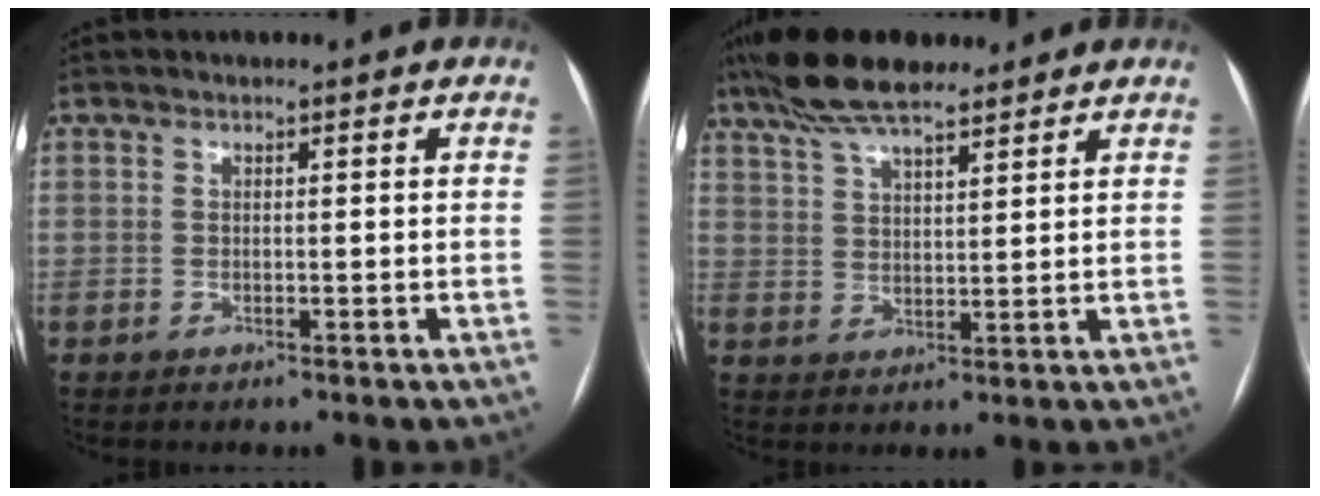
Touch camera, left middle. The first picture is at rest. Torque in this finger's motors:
{"motor_torque": [0.78, -0.72, 0.26, 0.03]}